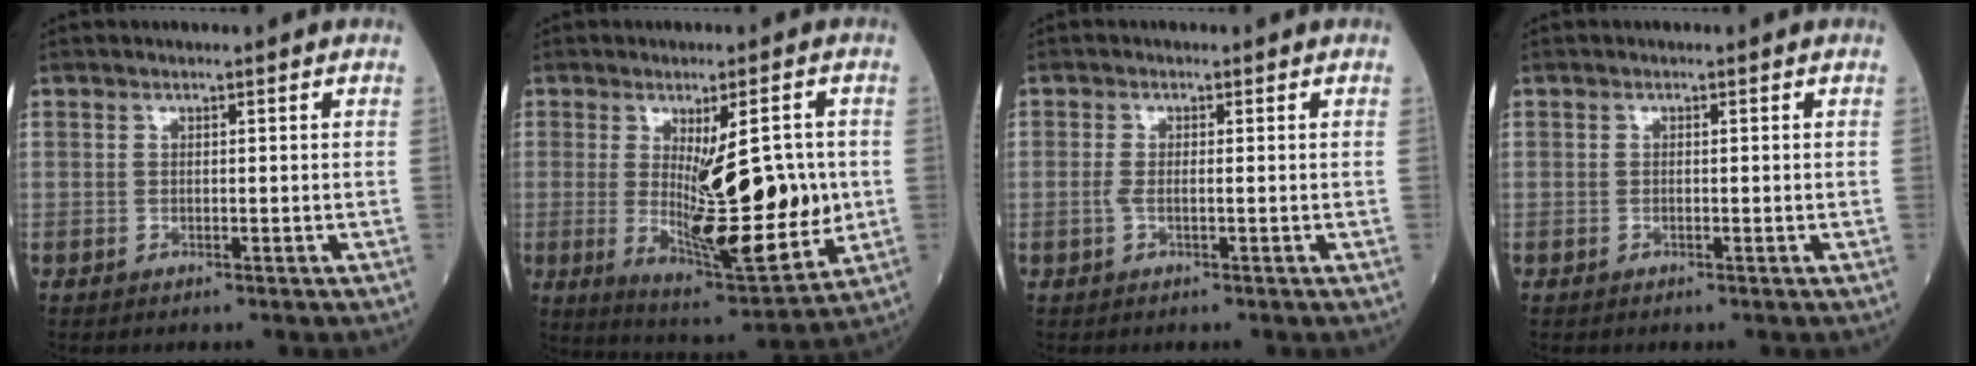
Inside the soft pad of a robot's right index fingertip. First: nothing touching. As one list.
[{"total": 15.9, "force": [0.1, 3.9, 15.5], "torque": [-0.246, -0.021, 0.015]}, {"total": 1.5, "force": [-0.2, 0.5, 1.4], "torque": [-0.036, -0.002, -0.005]}, {"total": 0.0}]